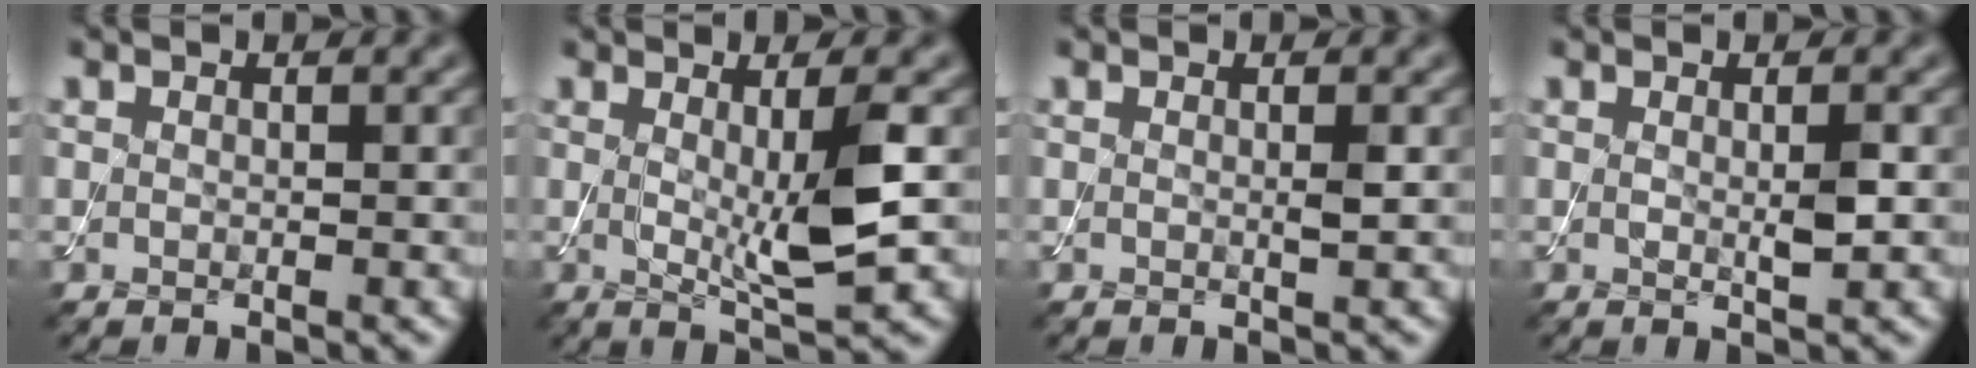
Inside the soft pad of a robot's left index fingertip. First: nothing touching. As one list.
[{"total": 4.7, "force": [0.3, 0.8, 4.6], "torque": [-0.081, -0.011, 0.009]}, {"total": 0.6, "force": [0.0, 0.0, 0.6], "torque": [-0.013, -0.001, -0.001]}, {"total": 1.5, "force": [0.1, 0.2, 1.5], "torque": [-0.027, -0.004, 0.002]}]